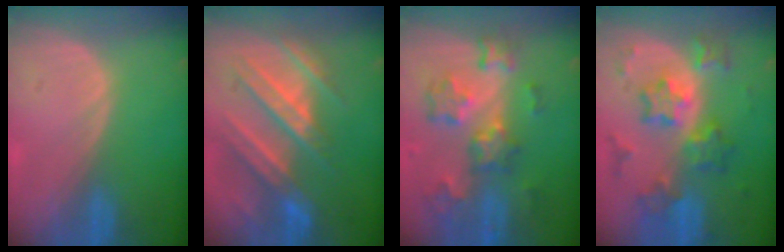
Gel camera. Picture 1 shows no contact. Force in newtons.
{"total": 9.9, "press": 9.5, "slide": 2.8}
{"total": 9.2, "press": 8.1, "slide": 4.5}
{"total": 9.0, "press": 9.0, "slide": 0.6}